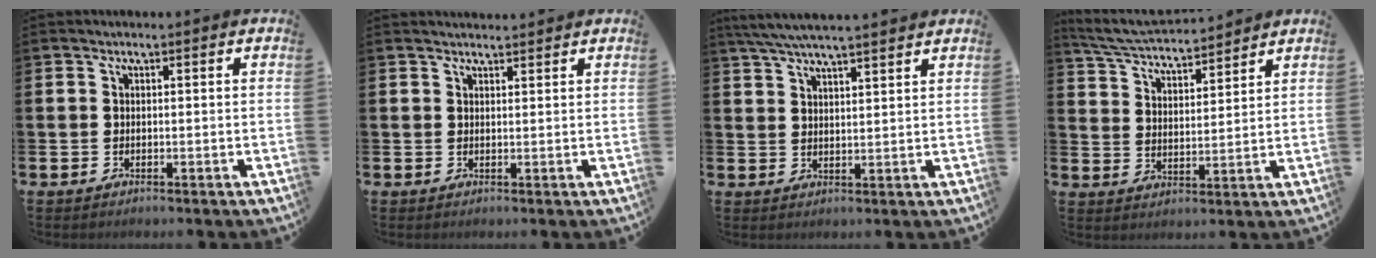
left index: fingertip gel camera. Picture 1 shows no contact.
{"total": 1.5, "force": [1.5, 0.2, 0.1], "torque": [0.013, -0.010, 0.024]}
{"total": 5.2, "force": [4.9, 0.1, 1.7], "torque": [-0.051, -0.014, 0.091]}
{"total": 5.5, "force": [5.4, 0.4, 1.0], "torque": [-0.039, -0.038, 0.093]}